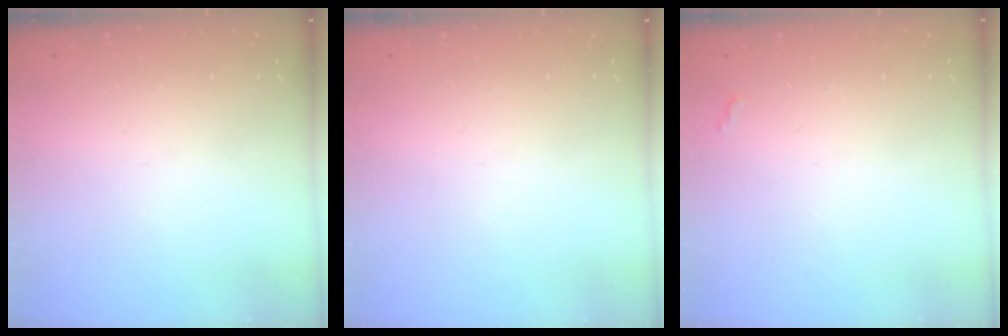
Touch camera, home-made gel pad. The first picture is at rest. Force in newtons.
{"total": 0.0}
{"total": 2.8, "press": 2.8, "slide": 0.4}